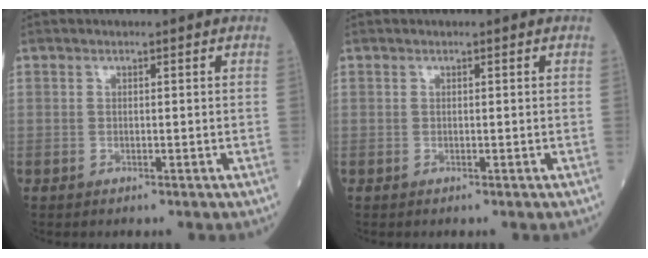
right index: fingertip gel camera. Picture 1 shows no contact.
{"total": 0.0}